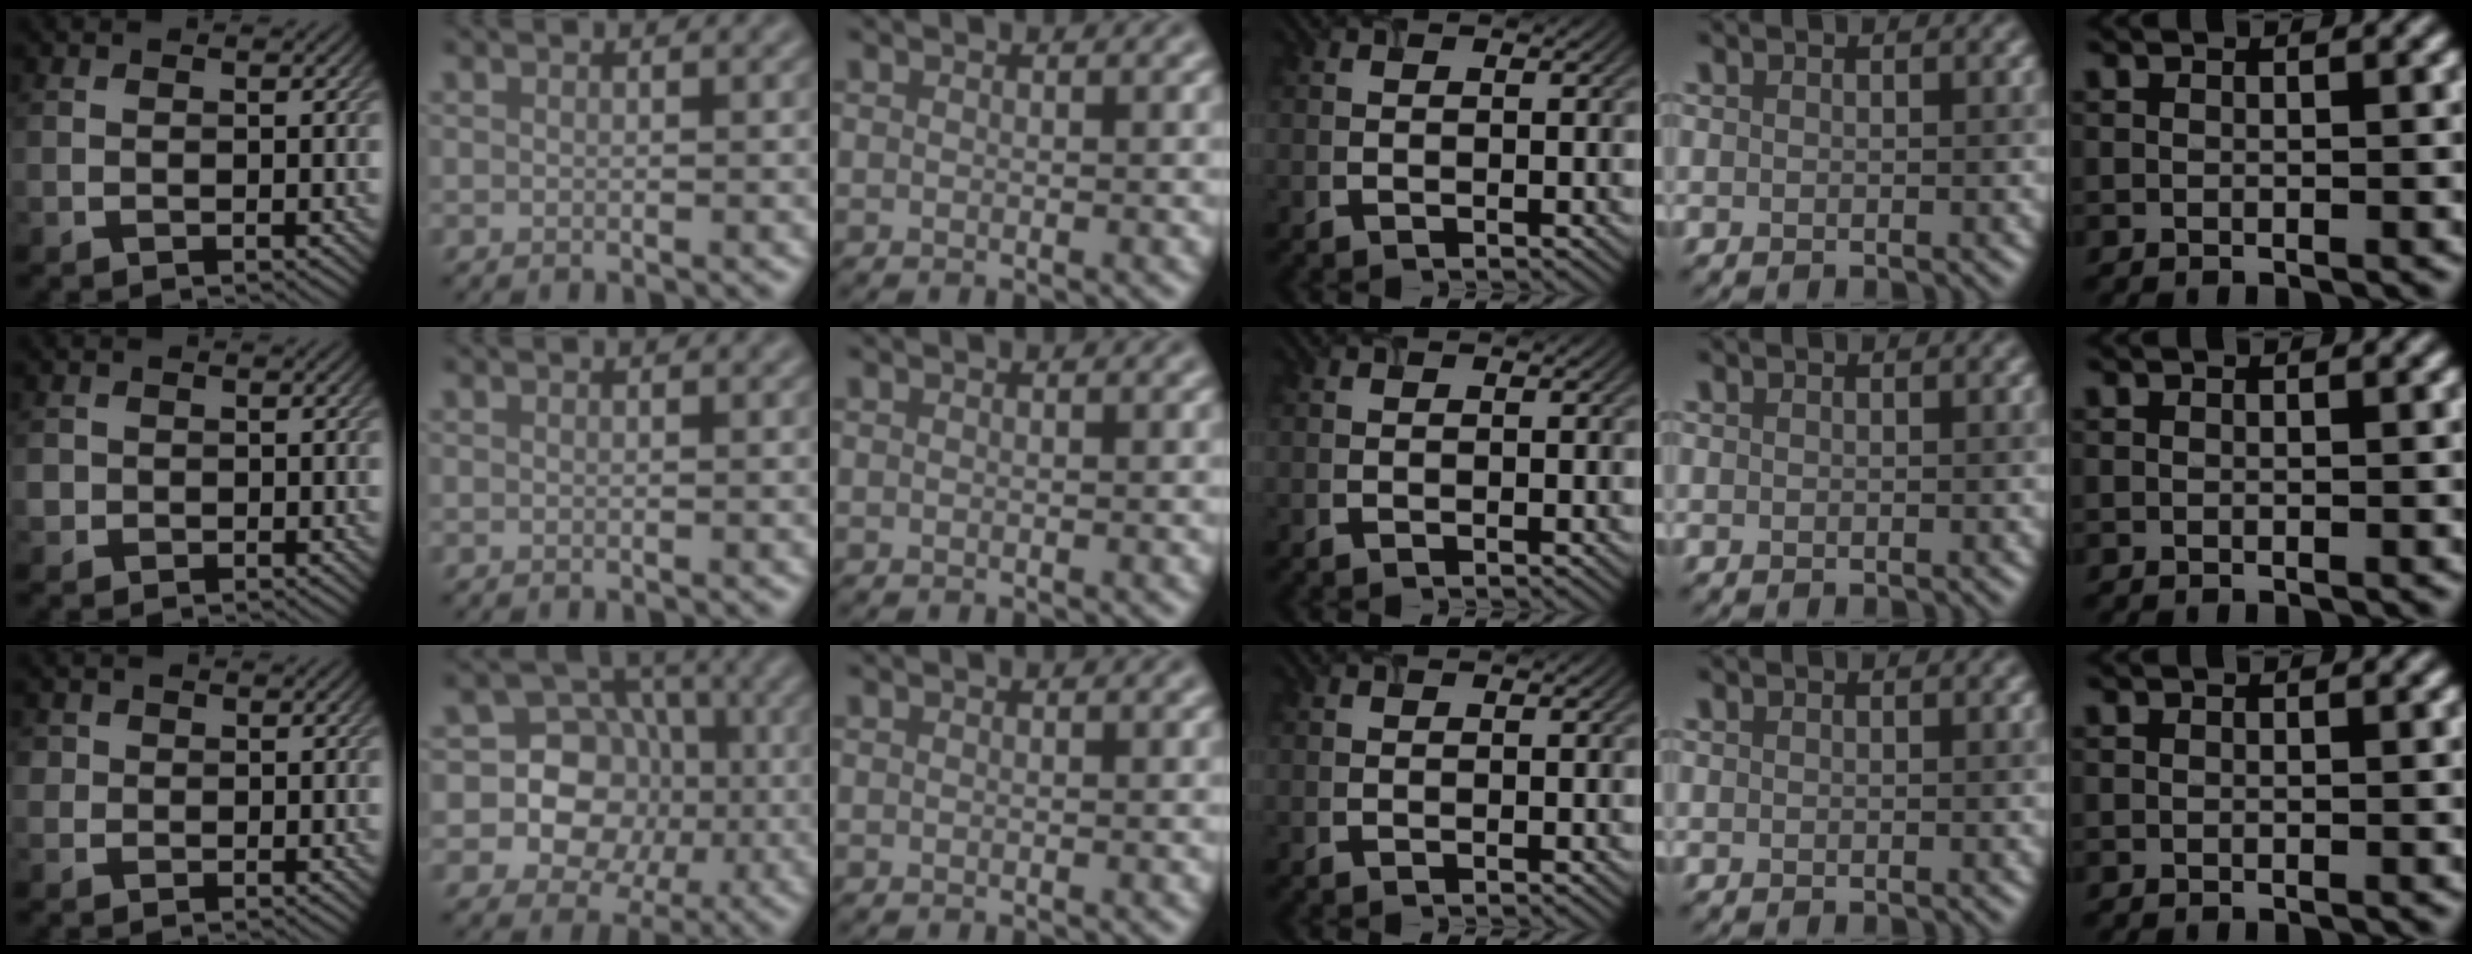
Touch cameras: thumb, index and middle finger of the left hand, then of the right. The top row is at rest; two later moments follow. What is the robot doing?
{"motion": "close", "object": "airpods case & airpods"}